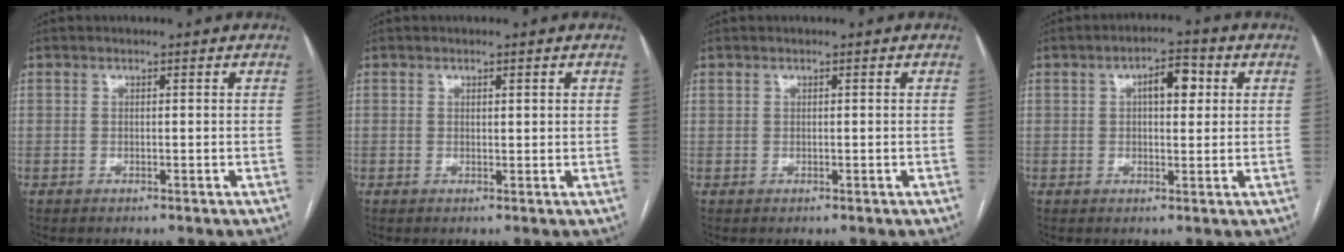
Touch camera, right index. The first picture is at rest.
{"total": 0.9, "force": [0.4, 0.3, 0.8], "torque": [-0.012, 0.000, 0.006]}
{"total": 0.0}
{"total": 5.2, "force": [1.4, 2.1, 4.5], "torque": [-0.070, 0.016, 0.021]}